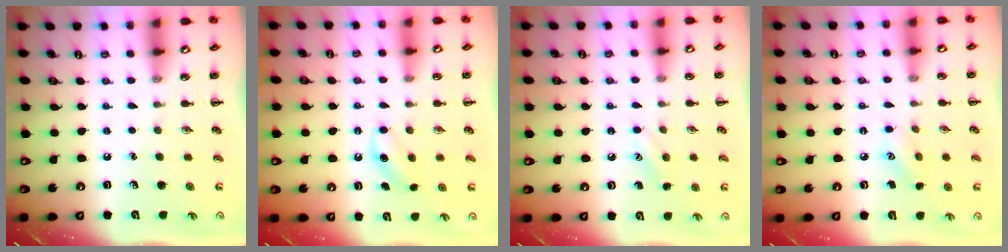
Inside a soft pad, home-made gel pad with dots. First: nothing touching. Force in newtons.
{"total": 4.2, "press": 4.0, "slide": 1.3}
{"total": 7.9, "press": 7.6, "slide": 1.9}
{"total": 5.5, "press": 5.3, "slide": 1.5}